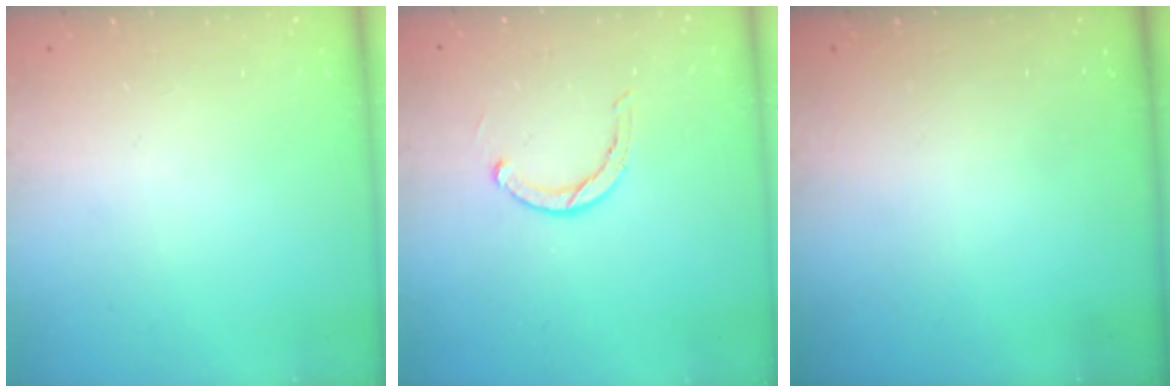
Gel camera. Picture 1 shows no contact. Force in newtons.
{"total": 2.8, "press": 2.8, "slide": 0.2}
{"total": 0.0}